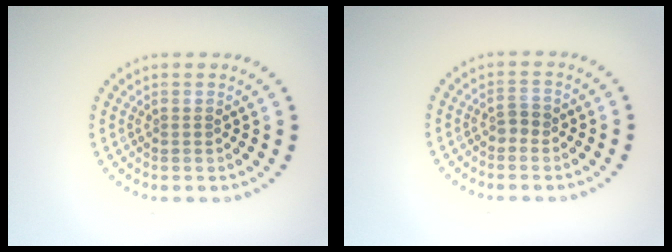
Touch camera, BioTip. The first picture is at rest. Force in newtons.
{"total": 1.2, "press": 1.1, "slide": 0.5}